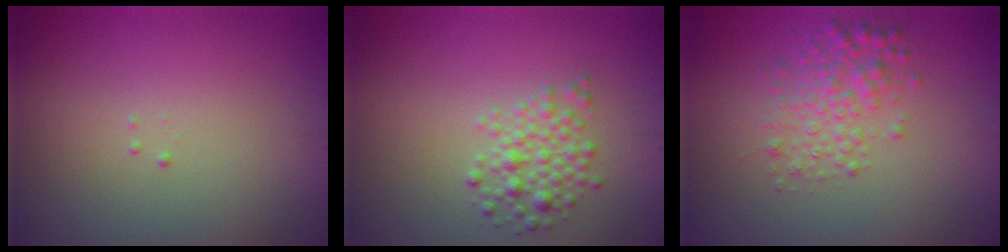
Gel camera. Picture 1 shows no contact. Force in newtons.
{"total": 2.6, "press": 2.6, "slide": 0.2}
{"total": 3.0, "press": 3.0, "slide": 0.1}